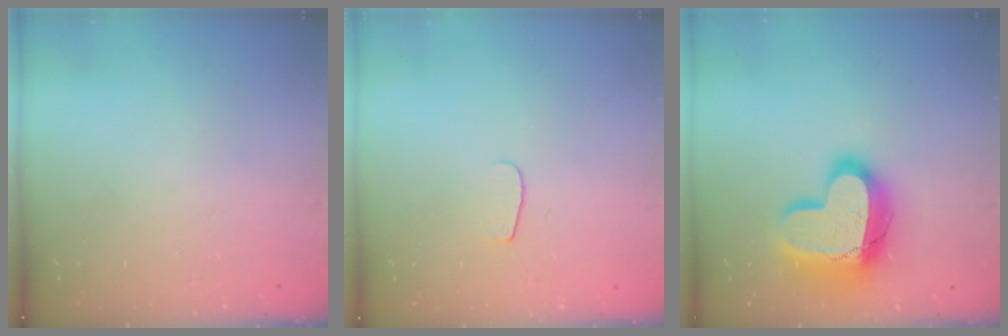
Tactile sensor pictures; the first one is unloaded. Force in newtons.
{"total": 4.8, "press": 4.8, "slide": 0.6}
{"total": 20.3, "press": 20.3, "slide": 1.5}